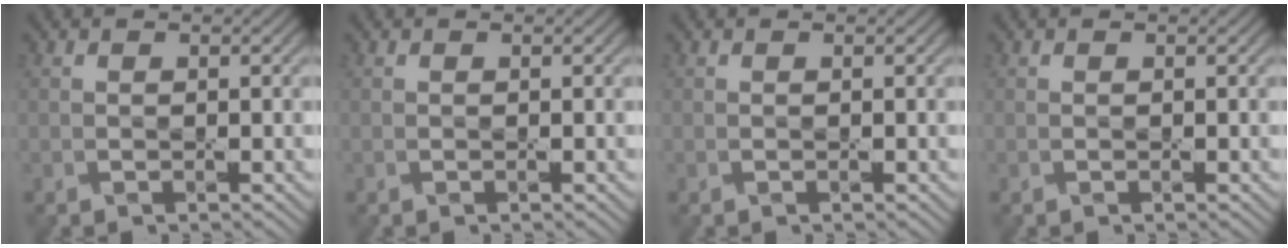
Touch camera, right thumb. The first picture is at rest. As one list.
[{"total": 0.0}, {"total": 0.0}, {"total": 0.0}]